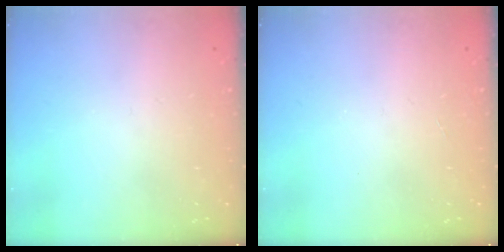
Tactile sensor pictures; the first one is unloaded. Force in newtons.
{"total": 0.0}